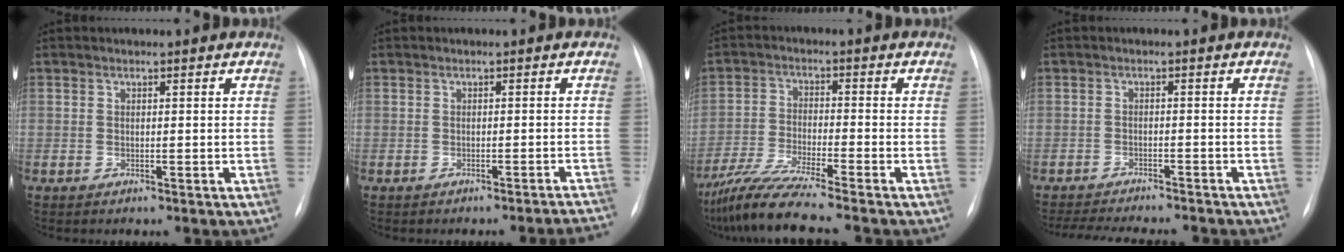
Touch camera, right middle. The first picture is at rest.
{"total": 4.9, "force": [-4.7, -0.8, 0.8], "torque": [0.000, -0.002, -0.049]}
{"total": 9.7, "force": [-8.2, -1.3, 5.1], "torque": [-0.097, -0.033, -0.150]}
{"total": 12.7, "force": [-11.6, 2.1, 4.8], "torque": [-0.081, -0.008, -0.155]}